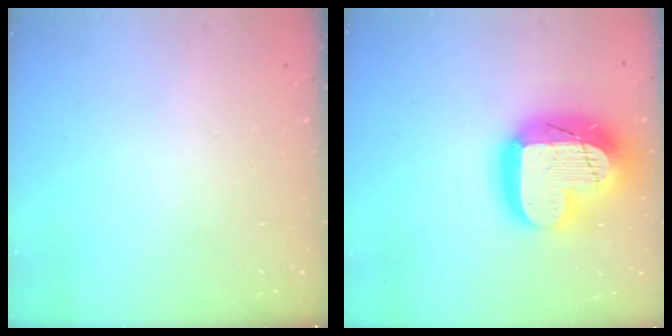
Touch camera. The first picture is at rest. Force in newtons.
{"total": 26.0, "press": 25.9, "slide": 2.1}